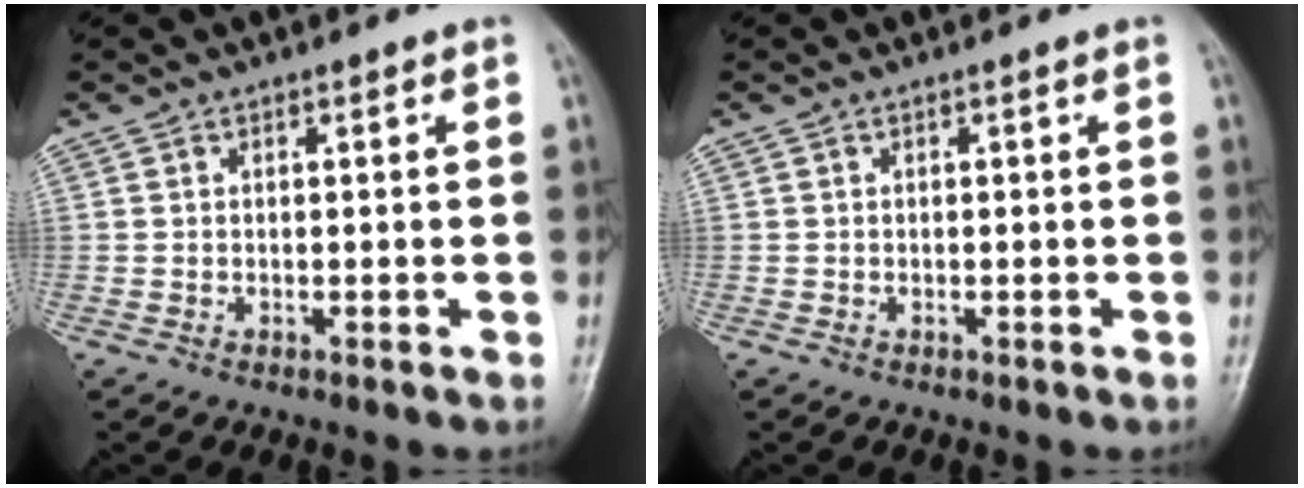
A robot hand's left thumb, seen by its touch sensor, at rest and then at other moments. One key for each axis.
{"total": 0.0}